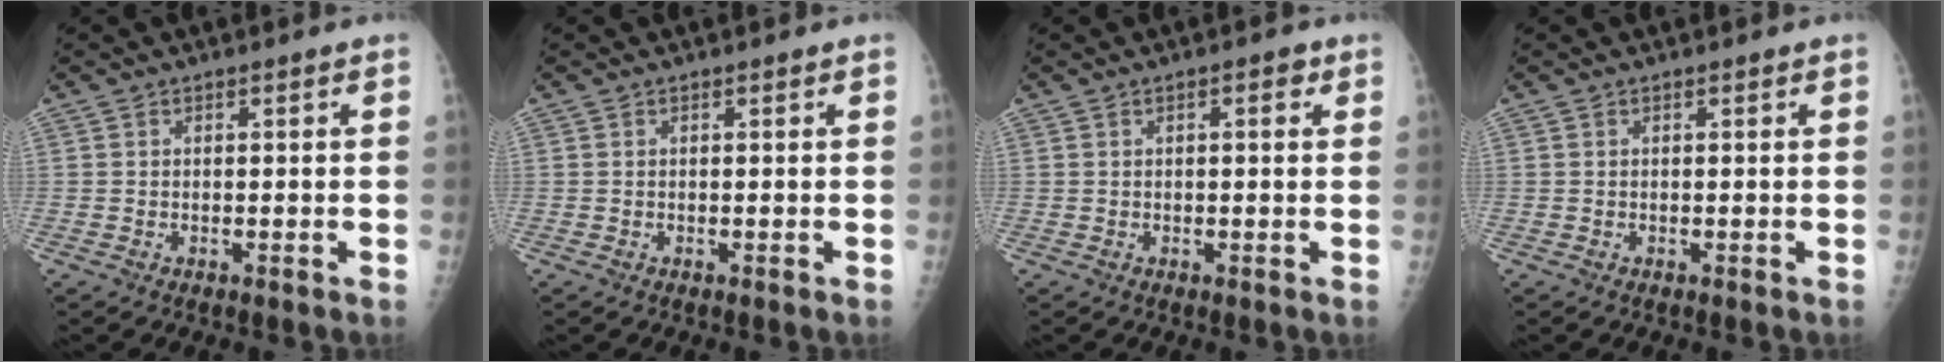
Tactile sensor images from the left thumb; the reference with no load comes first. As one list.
[{"total": 0.0}, {"total": 2.1, "force": [0.8, 0.8, 1.8], "torque": [-0.022, 0.001, 0.008]}, {"total": 0.0}]